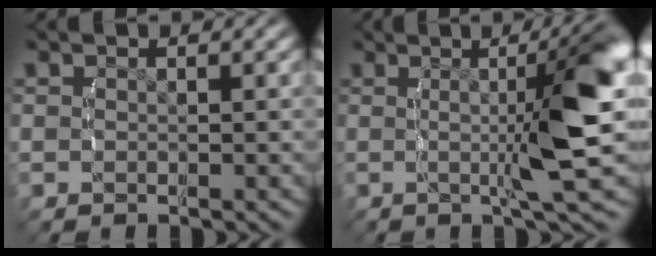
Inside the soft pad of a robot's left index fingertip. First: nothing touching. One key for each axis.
{"total": 9.0, "fx": 1.4, "fy": 1.4, "fz": 8.8, "tx": -0.112, "ty": 0.014, "tz": 0.013}